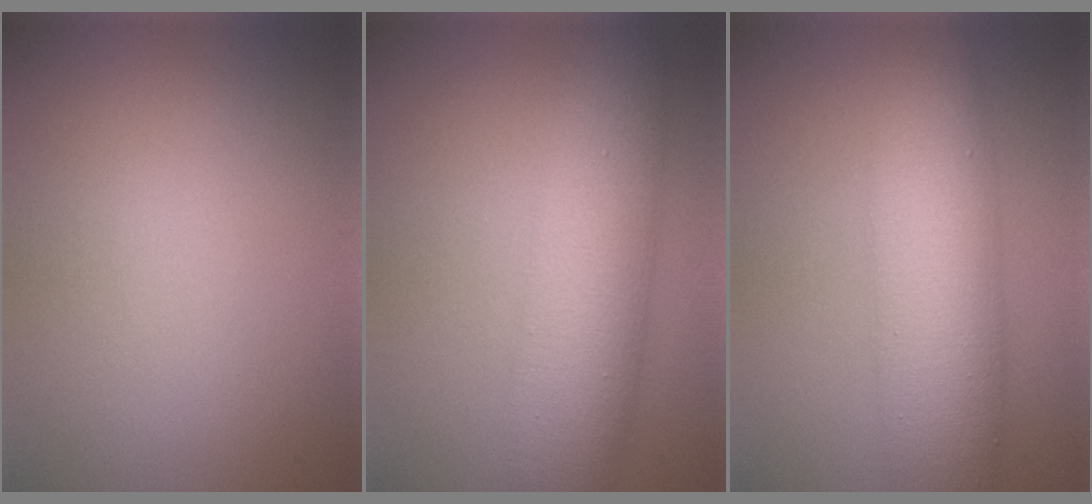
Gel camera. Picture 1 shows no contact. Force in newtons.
{"total": 7.4, "press": 7.4, "slide": 0.0}
{"total": 8.5, "press": 8.5, "slide": 0.2}